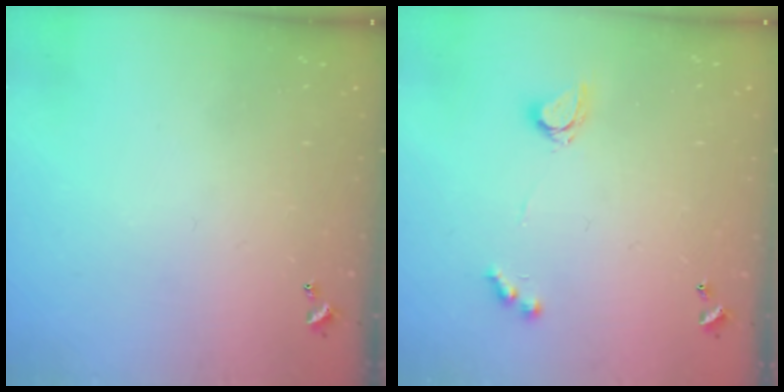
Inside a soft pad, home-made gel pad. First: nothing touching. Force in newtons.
{"total": 4.0, "press": 4.0, "slide": 0.3}